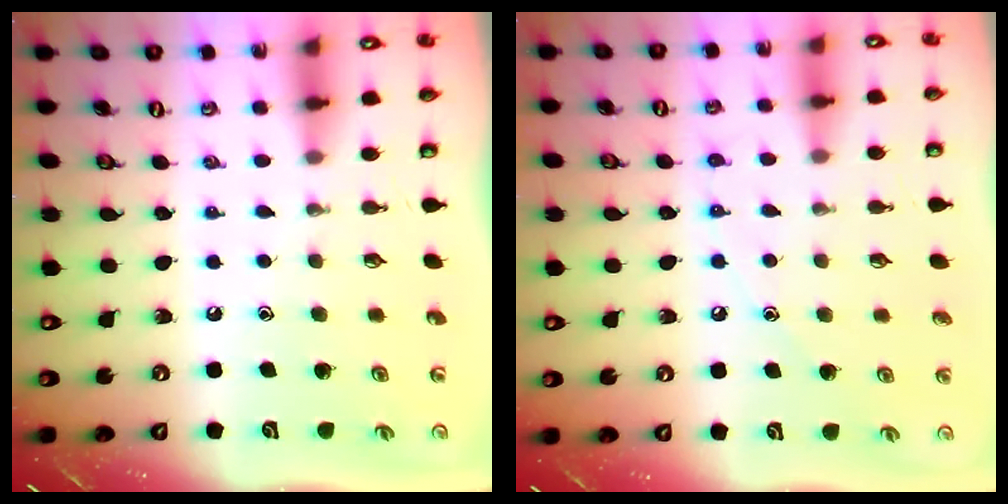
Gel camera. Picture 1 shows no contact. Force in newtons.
{"total": 6.8, "press": 6.8, "slide": 0.6}